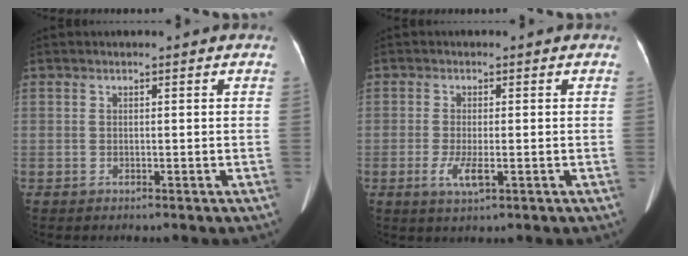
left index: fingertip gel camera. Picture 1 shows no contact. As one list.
[{"total": 3.3, "force": [-1.2, 0.8, 3.0], "torque": [-0.067, -0.010, -0.019]}]